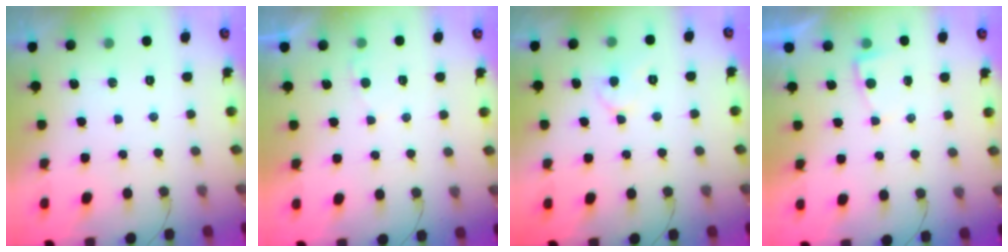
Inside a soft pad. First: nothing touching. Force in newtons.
{"total": 2.2, "press": 2.2, "slide": 0.2}
{"total": 5.3, "press": 5.3, "slide": 0.6}
{"total": 1.8, "press": 1.8, "slide": 0.2}